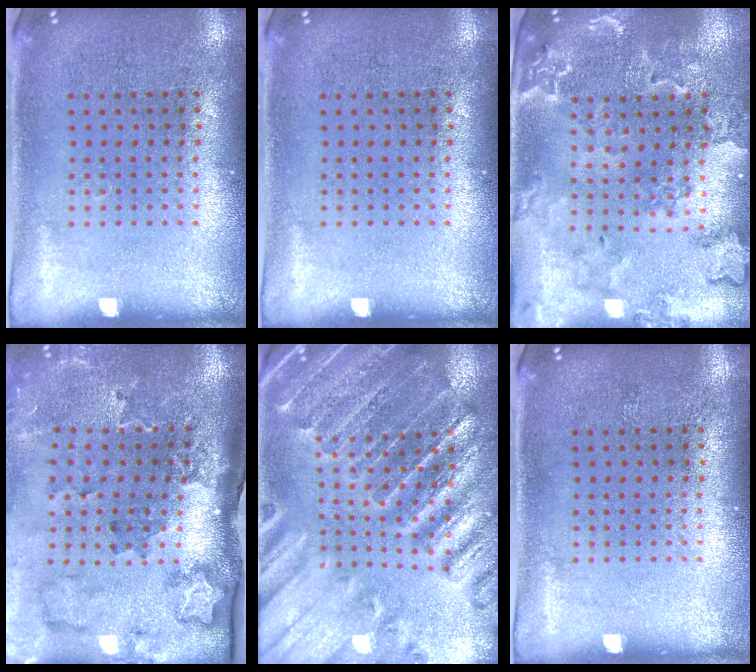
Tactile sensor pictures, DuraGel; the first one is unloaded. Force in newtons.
{"total": 0.0}
{"total": 1.6, "press": 1.6, "slide": 0.2}
{"total": 2.3, "press": 2.0, "slide": 1.2}
{"total": 2.7, "press": 2.7, "slide": 0.4}
{"total": 0.0}